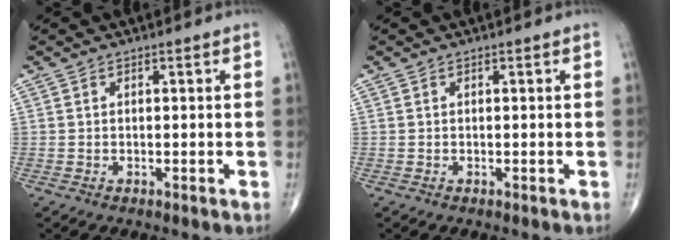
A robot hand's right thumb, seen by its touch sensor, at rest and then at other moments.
{"total": 0.0}